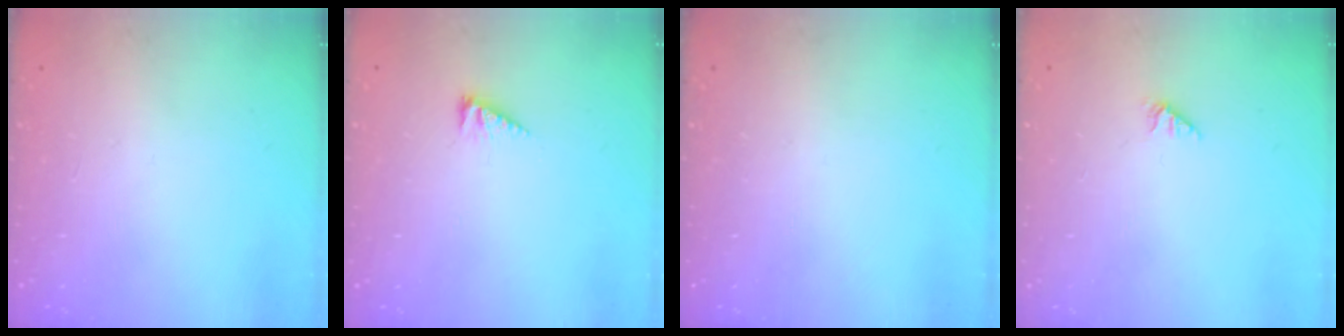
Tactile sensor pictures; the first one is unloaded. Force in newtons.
{"total": 3.2, "press": 3.1, "slide": 0.6}
{"total": 0.0}
{"total": 1.0, "press": 1.0, "slide": 0.2}